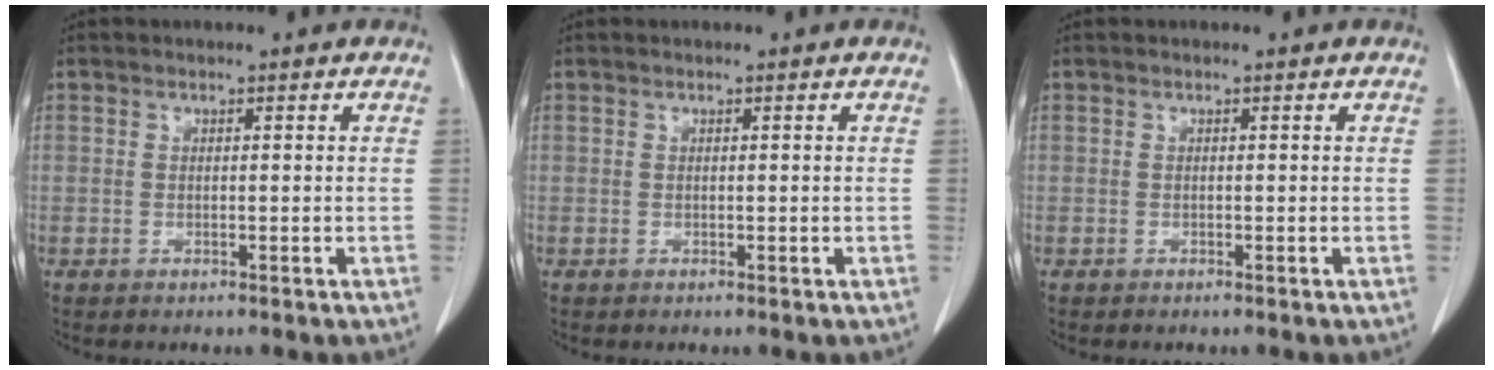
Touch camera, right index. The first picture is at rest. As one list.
[{"total": 0.0}, {"total": 0.0}]